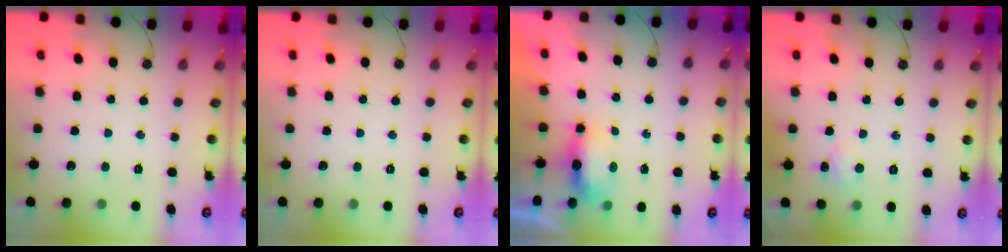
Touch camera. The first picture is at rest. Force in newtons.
{"total": 0.0}
{"total": 15.3, "press": 8.5, "slide": 12.7}
{"total": 6.2, "press": 6.1, "slide": 1.0}